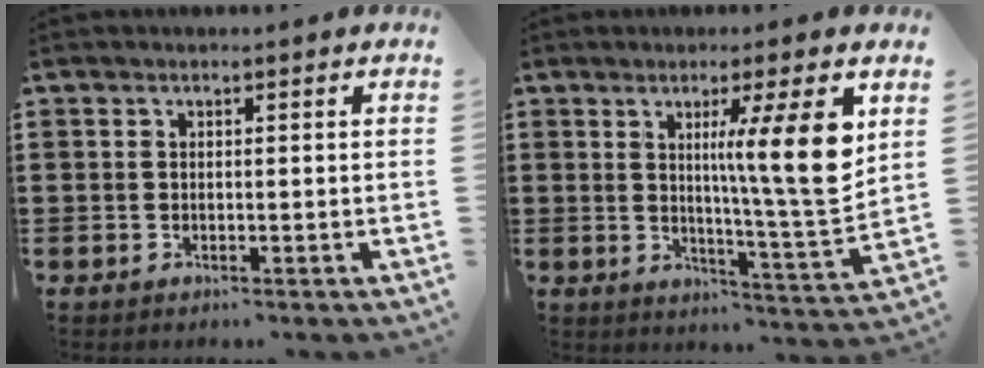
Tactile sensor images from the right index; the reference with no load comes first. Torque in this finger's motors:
{"motor_torque": [0.65, -0.12, 0.58, 0.10]}